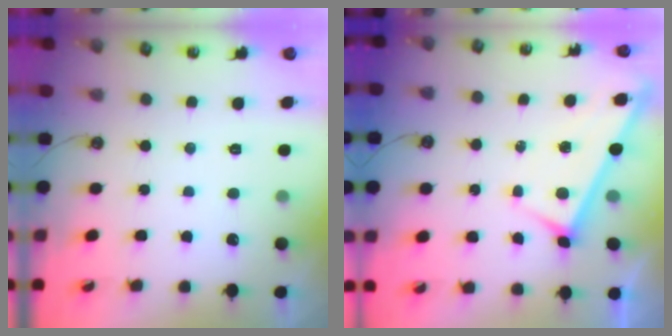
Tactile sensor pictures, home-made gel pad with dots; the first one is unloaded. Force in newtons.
{"total": 3.0, "press": 3.0, "slide": 0.2}